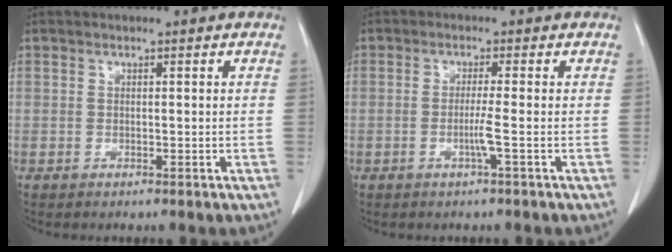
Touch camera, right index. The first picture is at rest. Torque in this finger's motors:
{"motor_torque": [0.03, 0.14, -0.03, 0.03]}